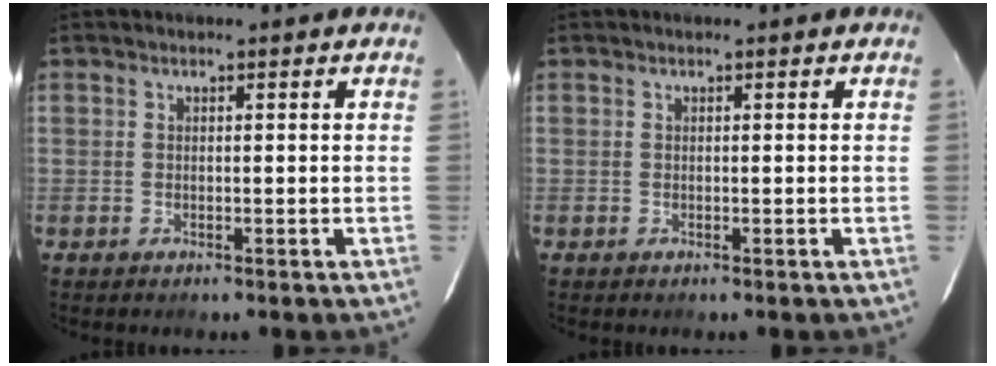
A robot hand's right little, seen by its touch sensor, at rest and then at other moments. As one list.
[{"total": 0.0}]